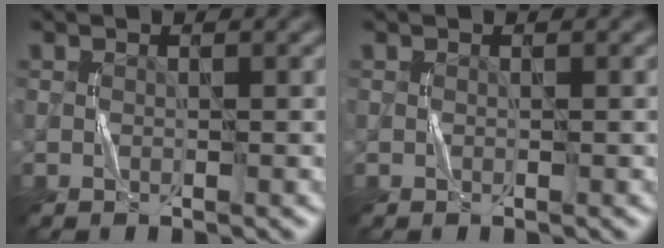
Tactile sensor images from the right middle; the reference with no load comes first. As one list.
[{"total": 0.0}]